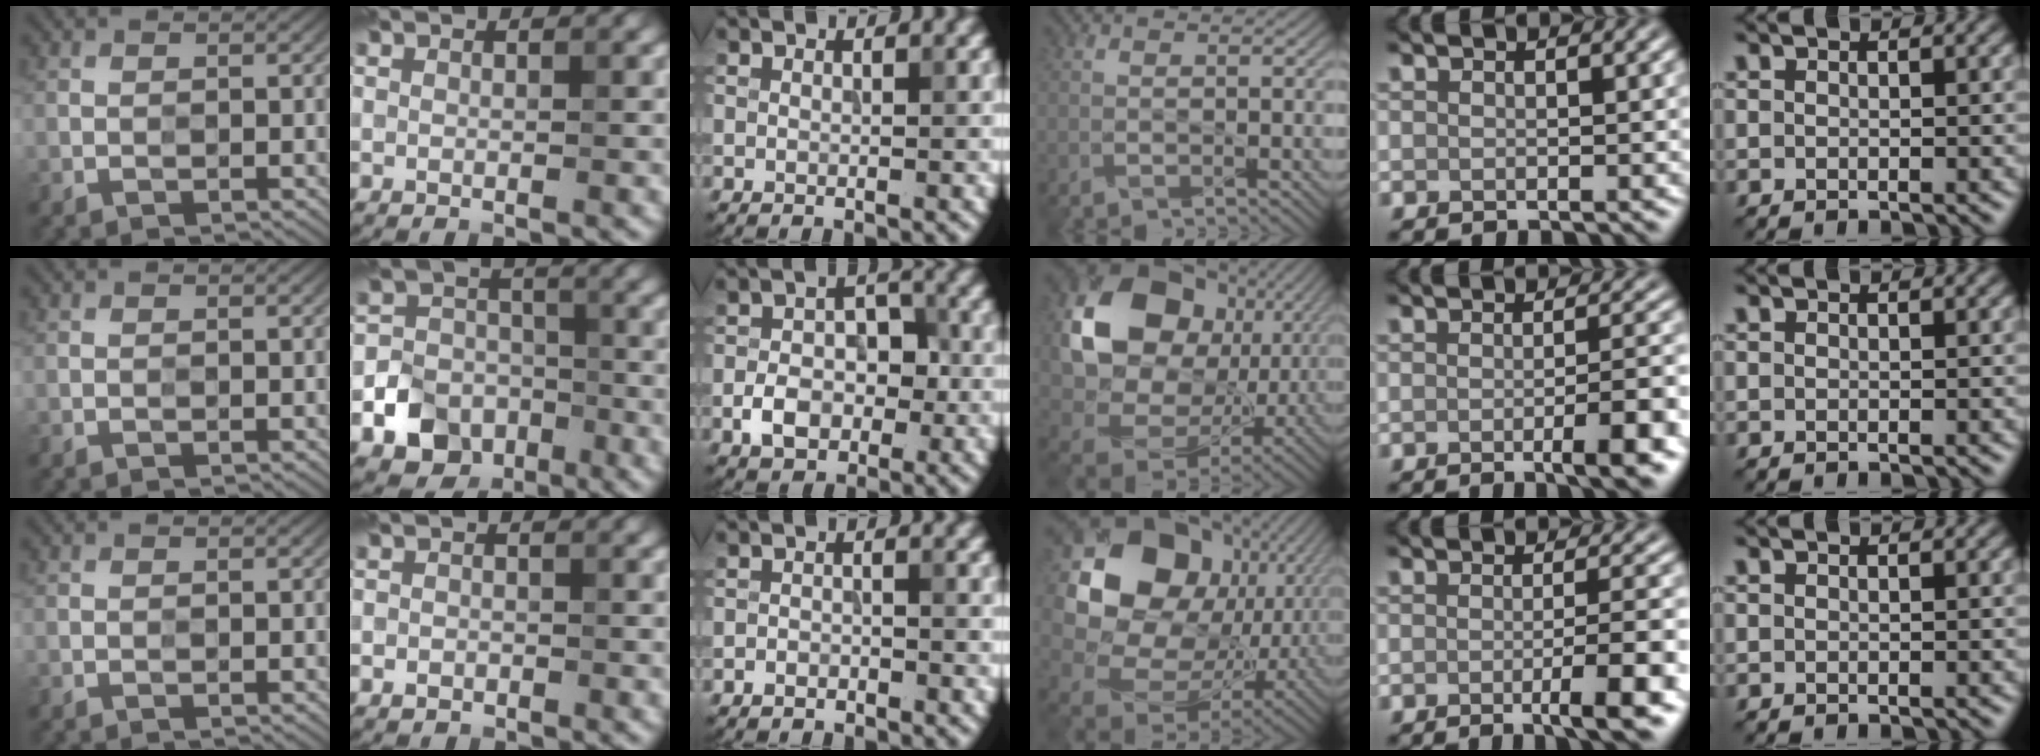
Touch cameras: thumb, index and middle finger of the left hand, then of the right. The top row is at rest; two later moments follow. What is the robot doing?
{"motion": "wipe", "object": "mirror"}